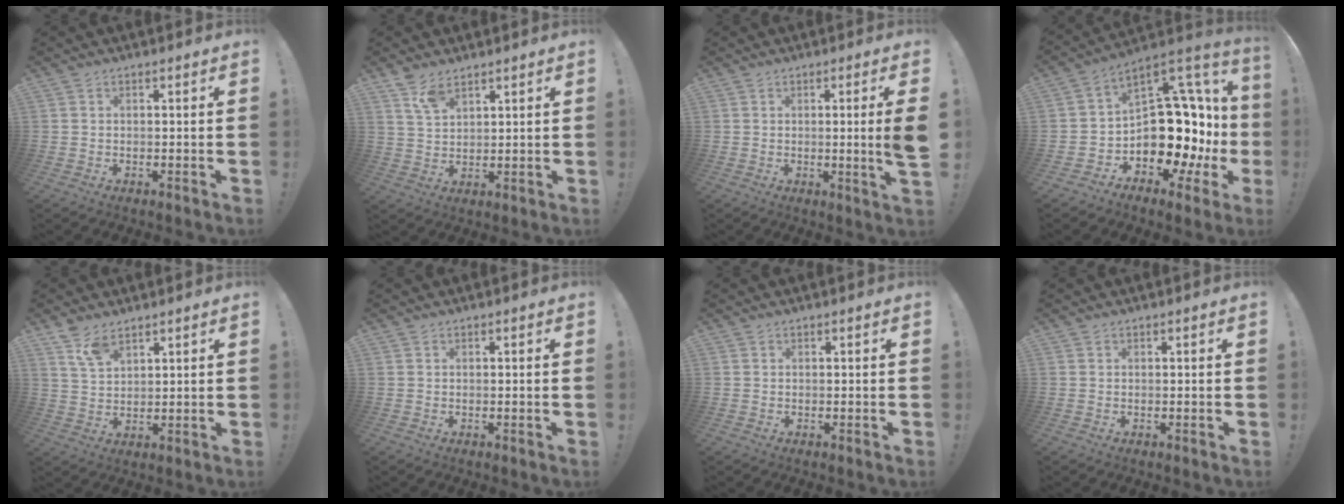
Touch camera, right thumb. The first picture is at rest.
{"total": 6.2, "force": [4.4, 2.7, 3.4], "torque": [-0.056, -0.022, 0.081]}
{"total": 6.5, "force": [0.3, -0.8, 6.4], "torque": [-0.100, -0.007, 0.000]}
{"total": 20.1, "force": [-3.4, 13.8, 14.3], "torque": [-0.182, -0.013, -0.018]}
{"total": 6.7, "force": [4.9, 3.0, 3.4], "torque": [-0.061, -0.024, 0.091]}
{"total": 0.6, "force": [0.1, -0.3, 0.5], "torque": [-0.009, -0.001, 0.001]}
{"total": 0.0}
{"total": 0.0}